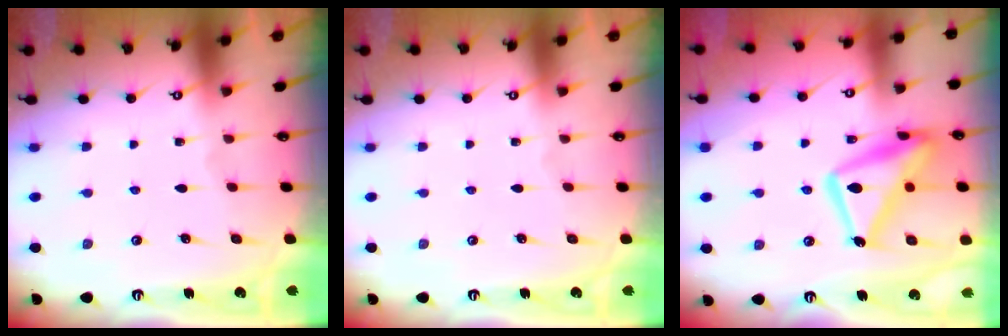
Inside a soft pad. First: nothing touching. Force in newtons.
{"total": 0.0}
{"total": 16.3, "press": 16.2, "slide": 1.5}